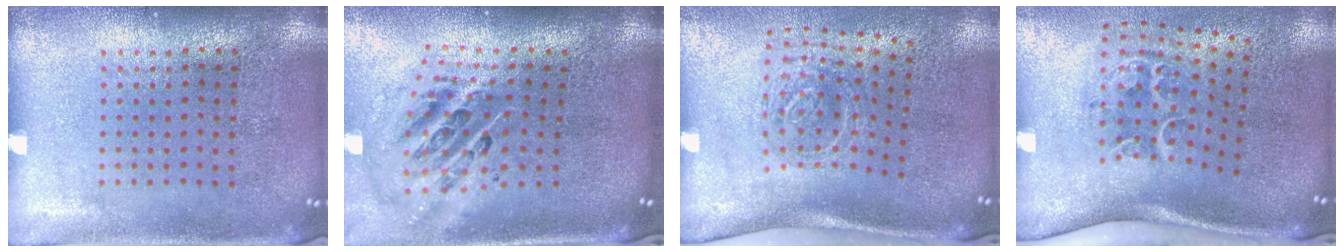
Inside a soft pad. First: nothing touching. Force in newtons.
{"total": 2.7, "press": 1.9, "slide": 2.0}
{"total": 1.9, "press": 1.3, "slide": 1.4}
{"total": 2.3, "press": 1.4, "slide": 1.9}